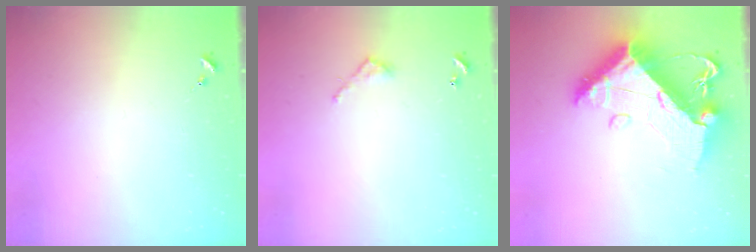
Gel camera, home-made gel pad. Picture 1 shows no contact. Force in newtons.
{"total": 3.9, "press": 3.9, "slide": 0.3}
{"total": 19.4, "press": 19.3, "slide": 2.1}